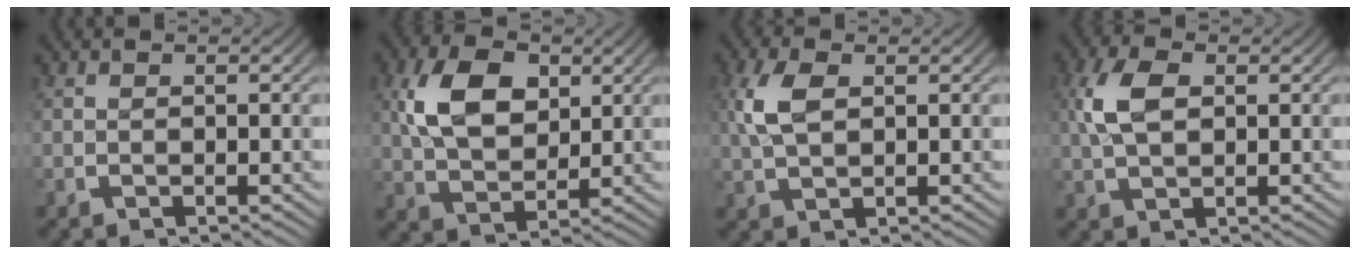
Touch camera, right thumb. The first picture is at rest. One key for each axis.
{"total": 8.3, "fx": 1.9, "fy": 5.3, "fz": 6.0, "tx": -0.122, "ty": -0.016, "tz": 0.043}
{"total": 3.6, "fx": 1.2, "fy": 1.8, "fz": 2.9, "tx": -0.072, "ty": 0.003, "tz": 0.028}
{"total": 4.5, "fx": 1.1, "fy": 2.5, "fz": 3.5, "tx": -0.081, "ty": 0.002, "tz": 0.027}